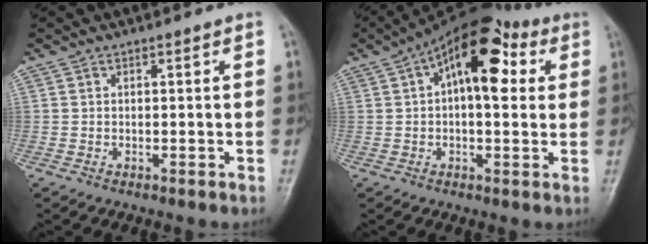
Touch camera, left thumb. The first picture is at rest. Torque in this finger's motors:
{"motor_torque": [0.13, 0.52, 0.33, -0.02, 0.02]}